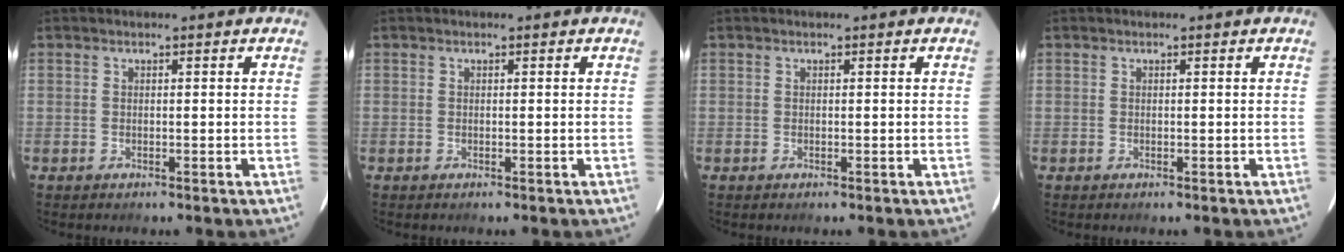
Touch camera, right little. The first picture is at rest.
{"total": 0.0}
{"total": 0.0}
{"total": 0.0}